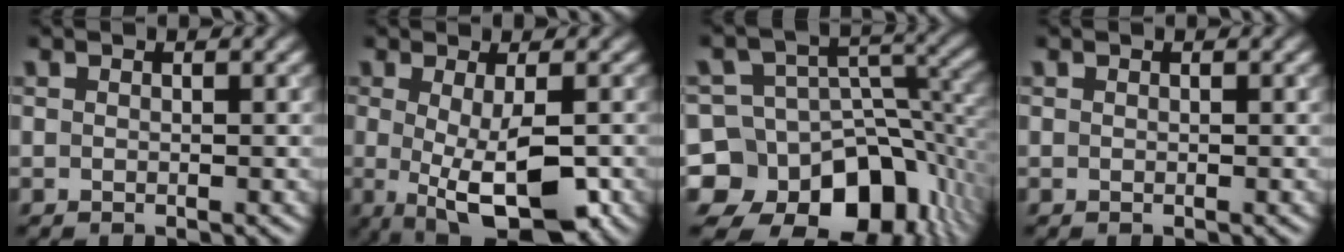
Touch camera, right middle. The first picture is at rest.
{"total": 6.8, "force": [-1.4, 2.2, 6.3], "torque": [-0.108, -0.018, -0.017]}
{"total": 16.1, "force": [-8.3, 11.8, 7.1], "torque": [-0.139, -0.007, -0.123]}
{"total": 0.0}